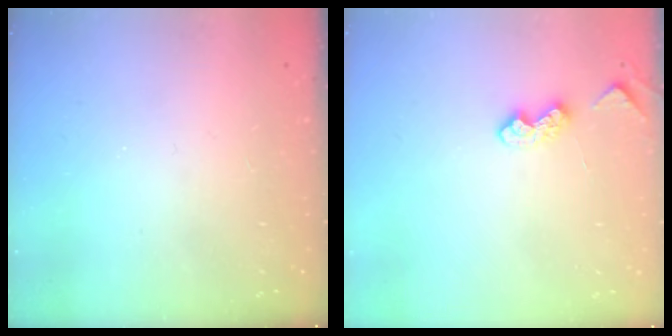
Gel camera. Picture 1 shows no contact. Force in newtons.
{"total": 4.5, "press": 4.5, "slide": 0.6}